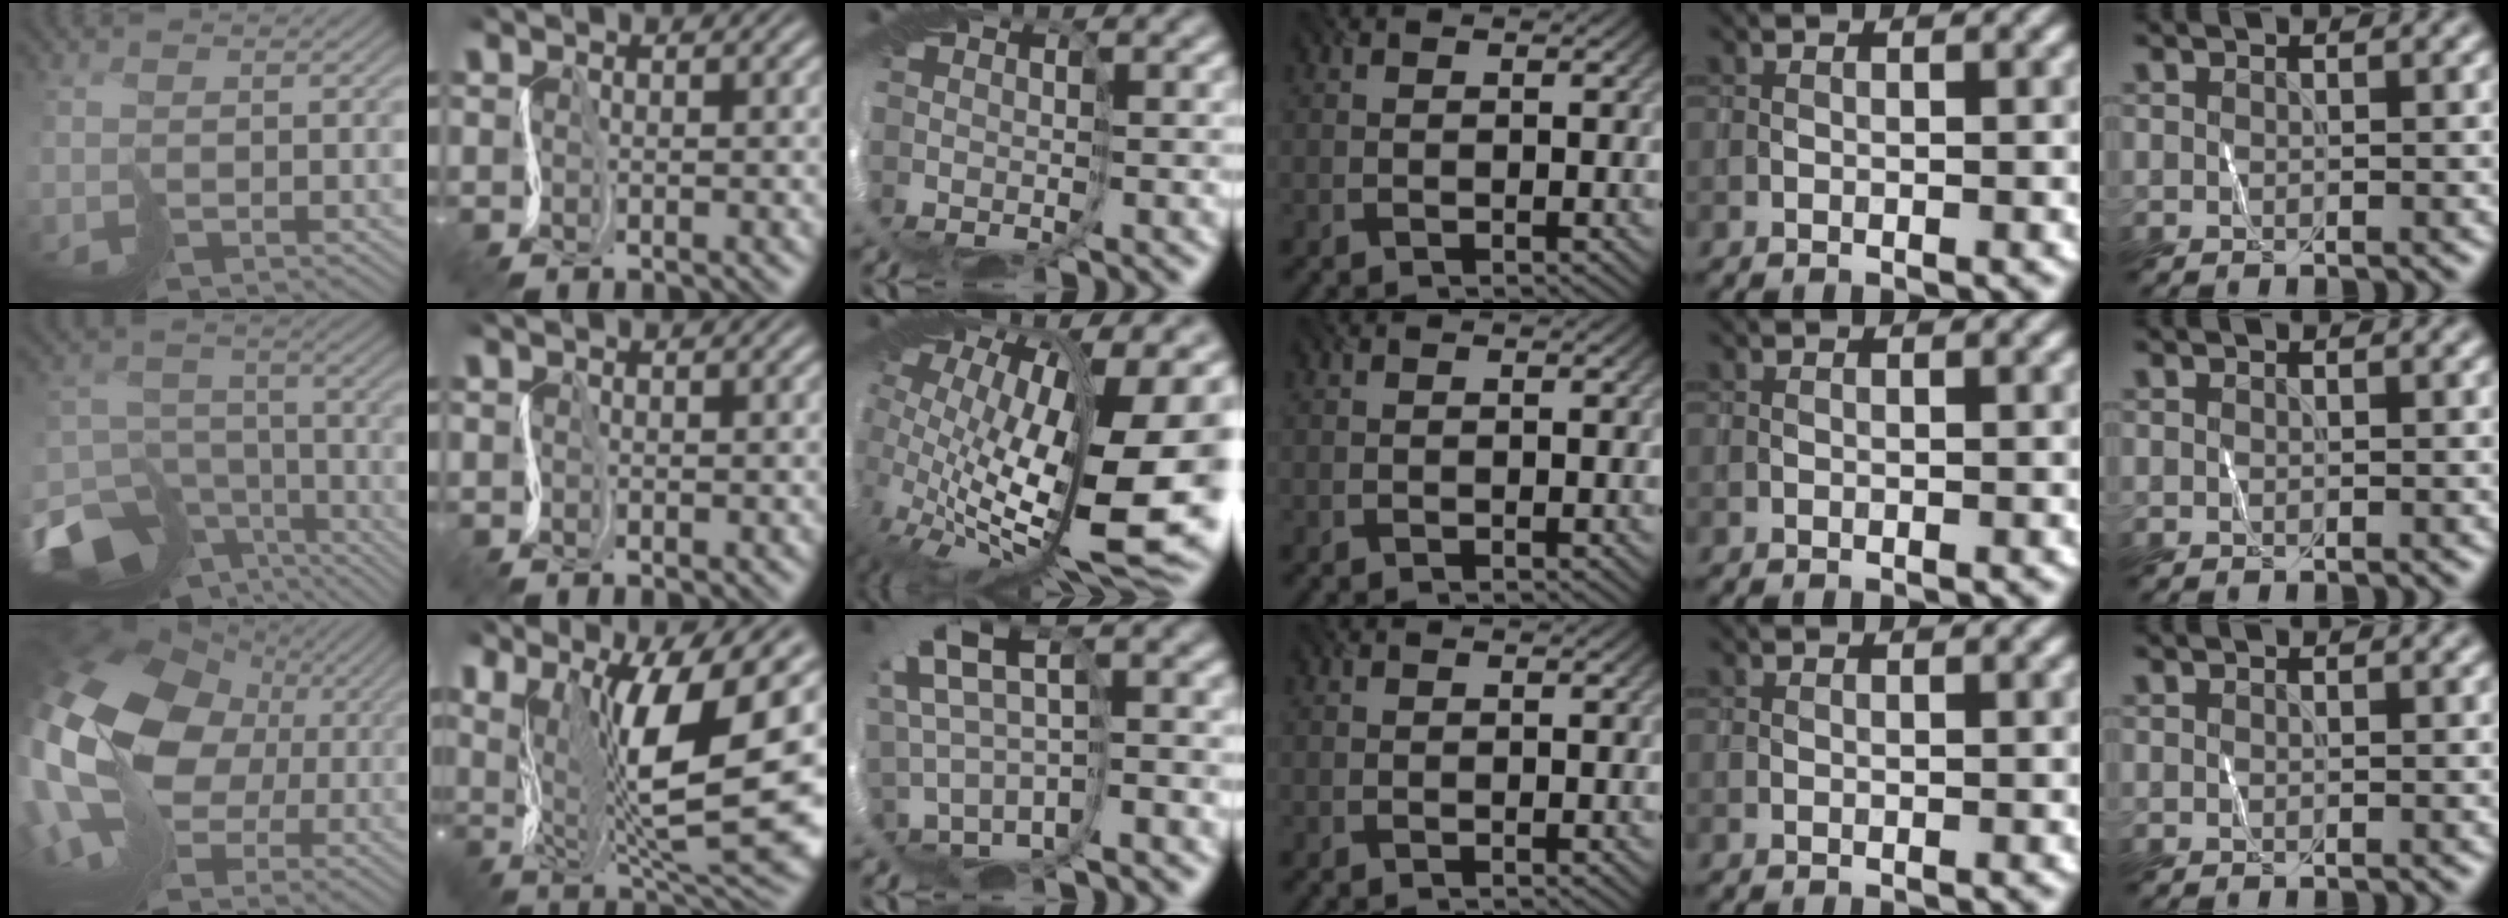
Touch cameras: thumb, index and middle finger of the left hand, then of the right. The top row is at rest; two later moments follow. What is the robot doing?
{"motion": "cut", "object": "paper"}